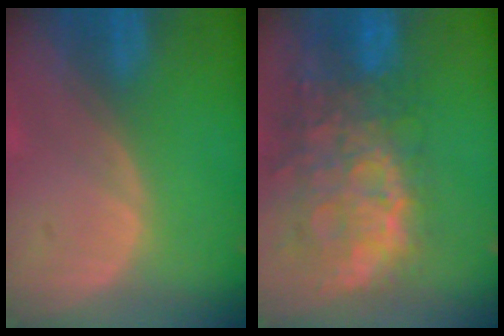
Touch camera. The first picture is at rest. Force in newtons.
{"total": 13.7, "press": 11.2, "slide": 7.9}